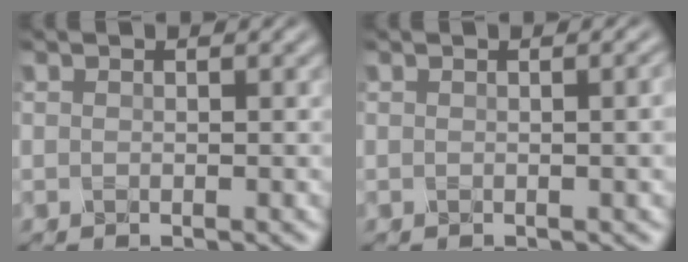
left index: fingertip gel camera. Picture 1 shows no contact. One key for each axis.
{"total": 4.0, "fx": 0.9, "fy": 2.0, "fz": 3.4, "tx": -0.020, "ty": 0.023, "tz": -0.006}